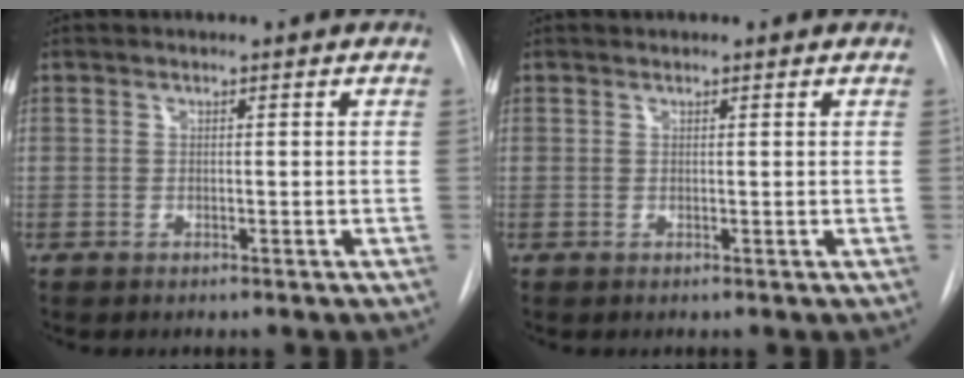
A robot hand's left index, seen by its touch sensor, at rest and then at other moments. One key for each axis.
{"total": 0.8, "fx": 0.6, "fy": 0.3, "fz": 0.4, "tx": -0.011, "ty": 0.010, "tz": 0.009}